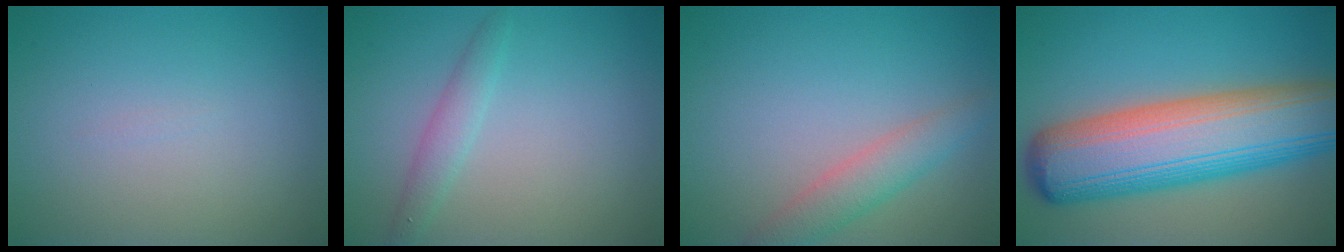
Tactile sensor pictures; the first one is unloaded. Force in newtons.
{"total": 1.8, "press": 1.8, "slide": 0.0}
{"total": 2.9, "press": 2.9, "slide": 0.2}
{"total": 13.4, "press": 13.4, "slide": 0.4}